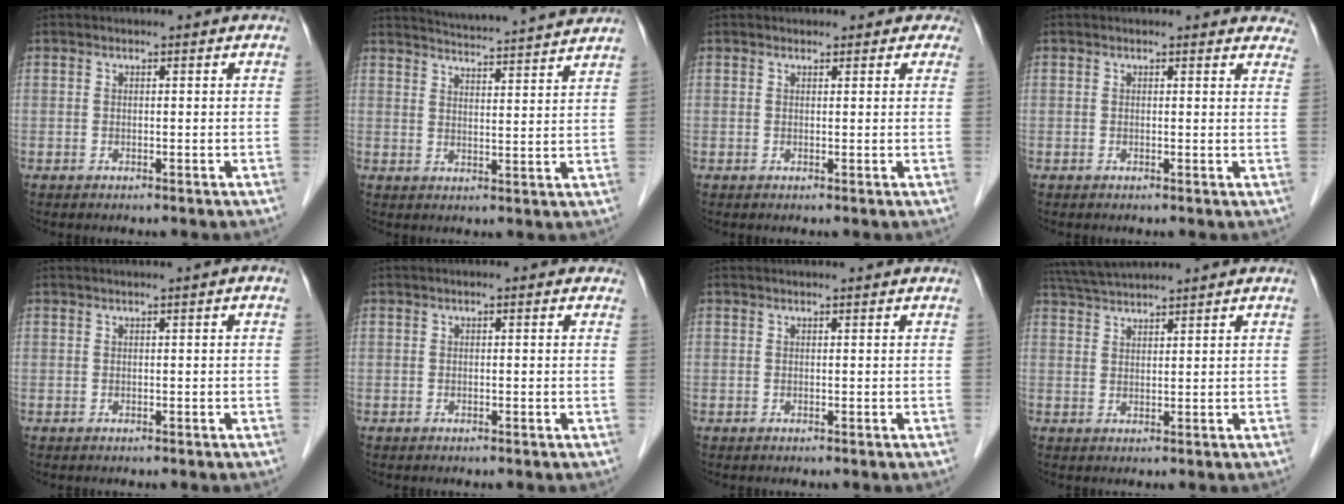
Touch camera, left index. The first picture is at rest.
{"total": 14.7, "force": [13.9, -0.5, 4.5], "torque": [-0.081, -0.004, 0.186]}
{"total": 3.0, "force": [2.5, 1.5, 0.2], "torque": [0.015, 0.000, 0.015]}
{"total": 9.1, "force": [8.5, 2.8, 1.9], "torque": [0.013, 0.001, 0.070]}
{"total": 0.8, "force": [0.4, -0.2, 0.6], "torque": [-0.014, 0.004, 0.012]}
{"total": 1.4, "force": [0.9, 0.6, 0.9], "torque": [-0.009, 0.007, 0.005]}
{"total": 2.7, "force": [2.6, 0.2, 0.6], "torque": [-0.009, 0.022, 0.032]}
{"total": 6.5, "force": [6.2, -0.2, 2.2], "torque": [-0.045, 0.035, 0.113]}